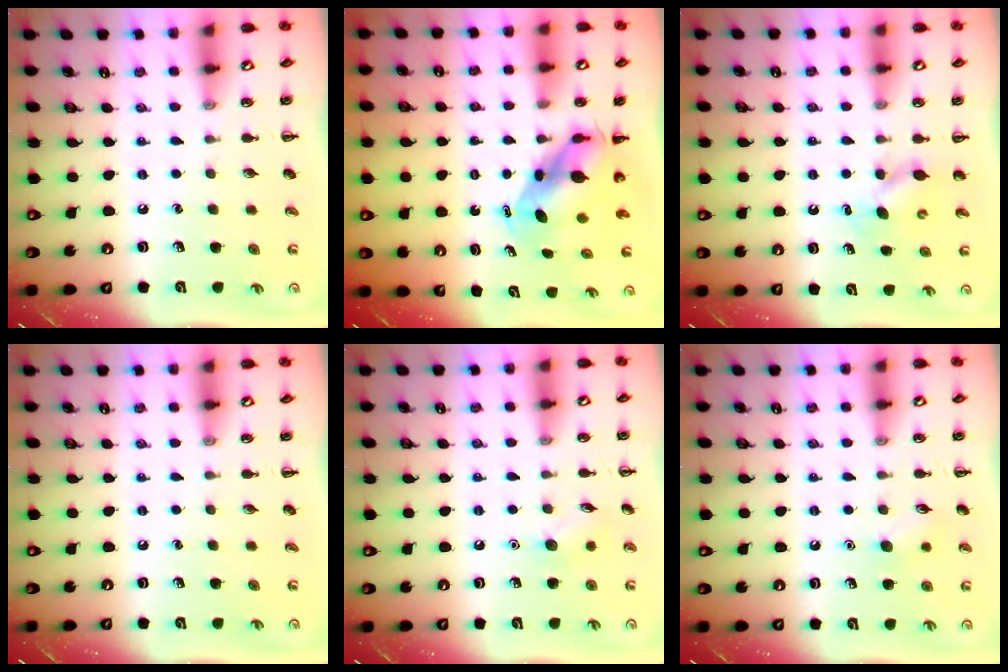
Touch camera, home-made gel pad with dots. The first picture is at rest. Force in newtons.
{"total": 5.8, "press": 5.6, "slide": 1.3}
{"total": 4.2, "press": 4.1, "slide": 0.9}
{"total": 0.0}
{"total": 6.0, "press": 5.8, "slide": 1.5}
{"total": 6.8, "press": 6.6, "slide": 1.5}